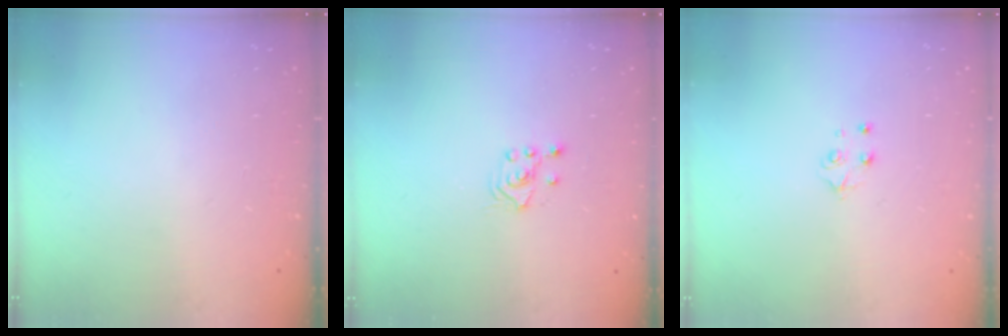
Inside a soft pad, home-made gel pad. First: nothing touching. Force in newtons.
{"total": 2.6, "press": 2.4, "slide": 0.8}
{"total": 3.9, "press": 3.8, "slide": 0.5}